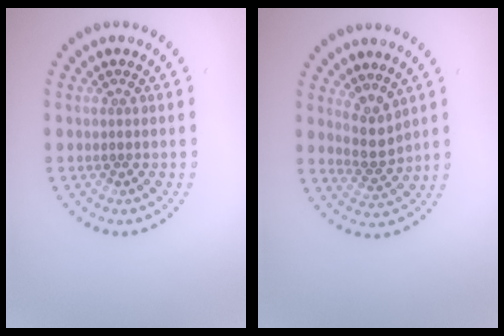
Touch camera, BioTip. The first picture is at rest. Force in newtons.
{"total": 2.1, "press": 1.6, "slide": 1.4}